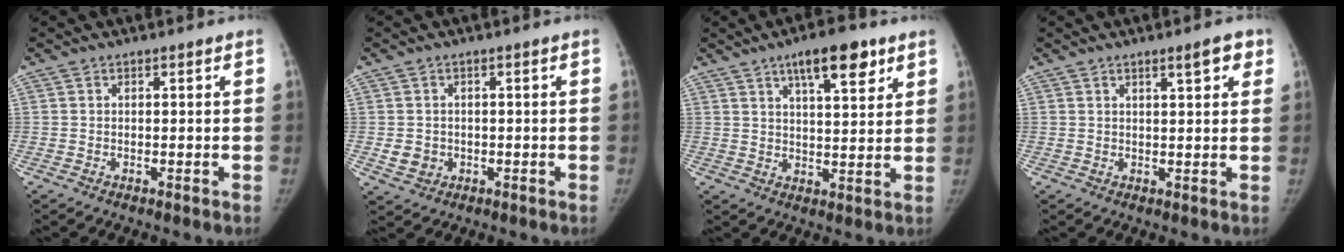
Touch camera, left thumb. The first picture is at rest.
{"total": 3.2, "force": [-0.6, 2.9, 1.3], "torque": [-0.009, 0.003, -0.002]}
{"total": 10.4, "force": [6.1, 3.4, 7.7], "torque": [-0.095, -0.027, 0.092]}
{"total": 4.1, "force": [2.3, 1.0, 3.2], "torque": [-0.034, -0.009, 0.032]}